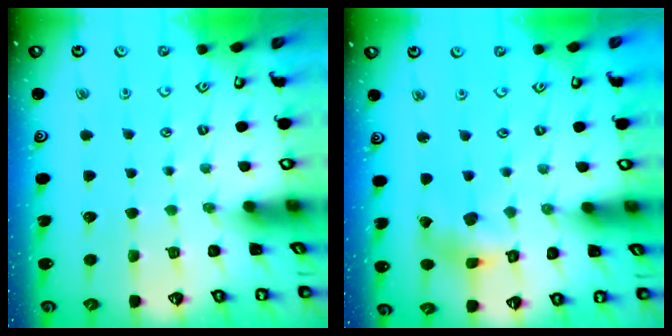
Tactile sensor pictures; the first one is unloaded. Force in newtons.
{"total": 6.3, "press": 6.2, "slide": 0.7}